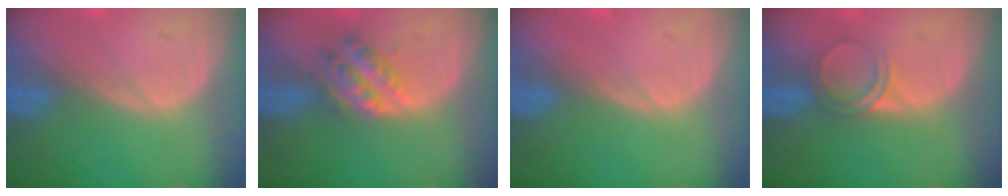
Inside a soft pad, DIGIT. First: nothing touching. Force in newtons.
{"total": 5.1, "press": 4.8, "slide": 1.8}
{"total": 0.0}
{"total": 3.2, "press": 2.9, "slide": 1.2}